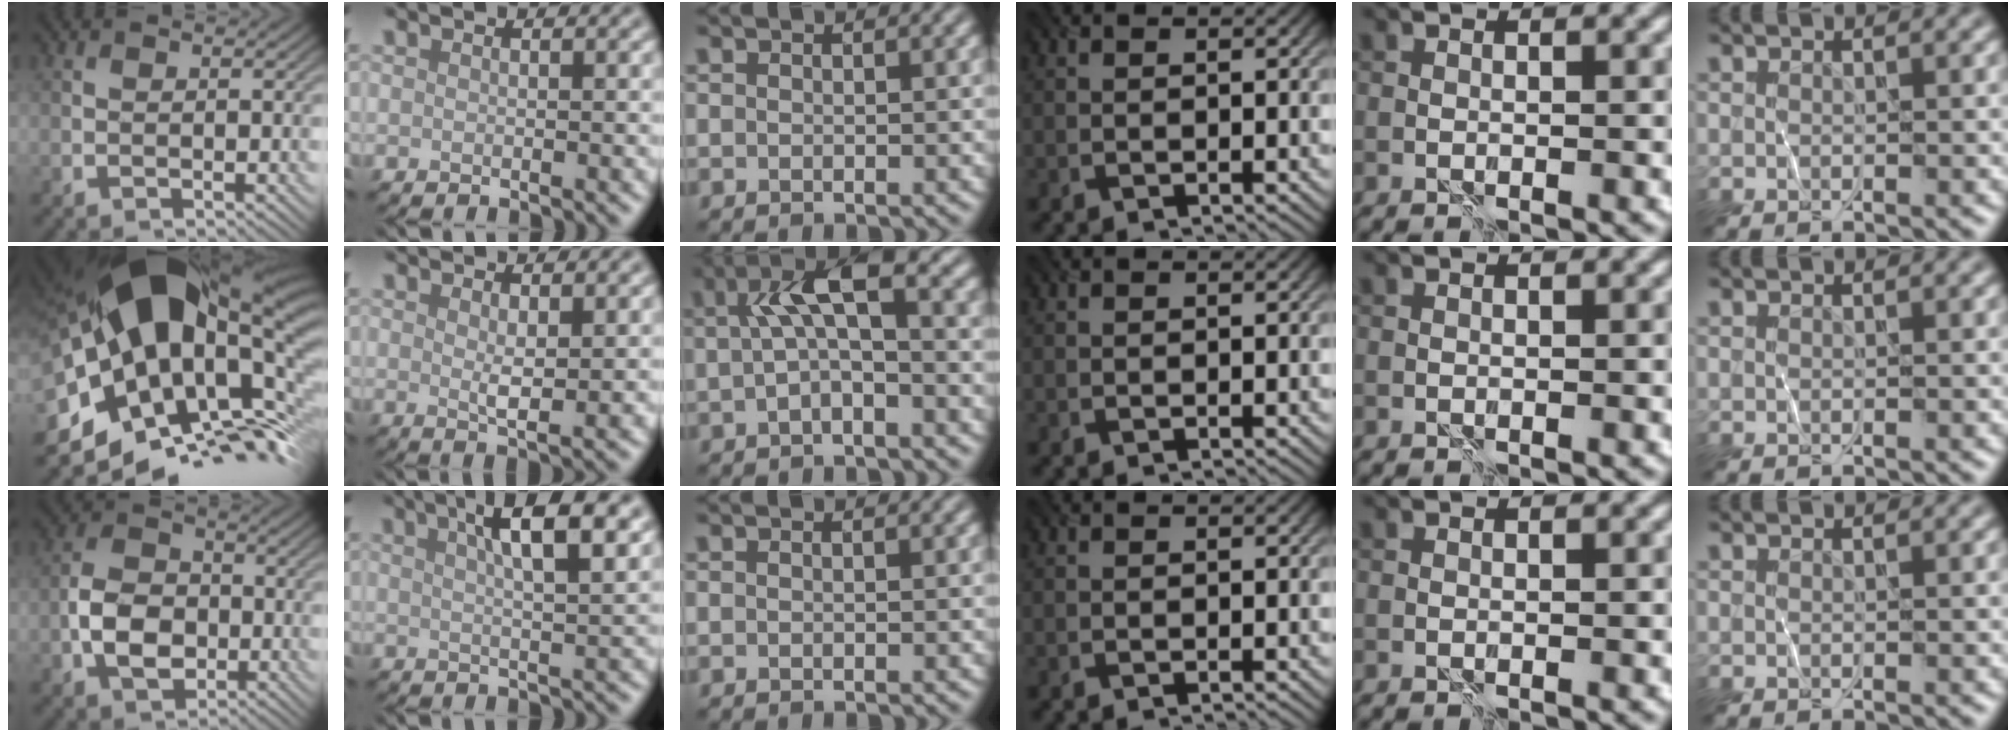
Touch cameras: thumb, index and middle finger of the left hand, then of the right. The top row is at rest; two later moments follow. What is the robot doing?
{"motion": "wrap", "object": "plastic wrap"}